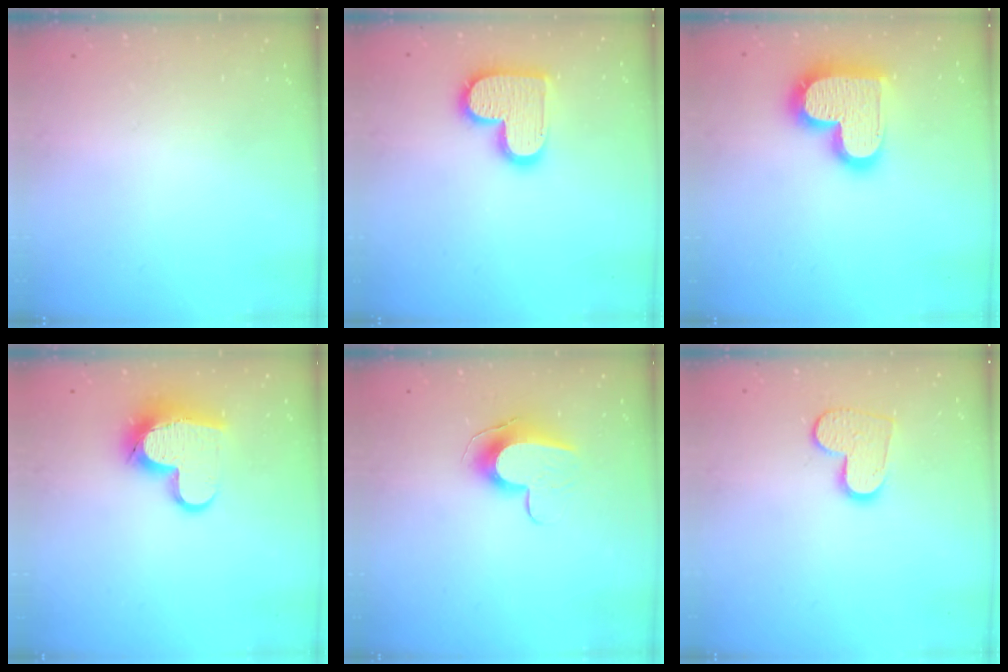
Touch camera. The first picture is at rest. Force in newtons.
{"total": 15.1, "press": 15.0, "slide": 0.9}
{"total": 19.5, "press": 19.5, "slide": 1.5}
{"total": 13.2, "press": 13.2, "slide": 1.1}
{"total": 9.6, "press": 9.6, "slide": 0.1}
{"total": 10.8, "press": 10.7, "slide": 0.9}